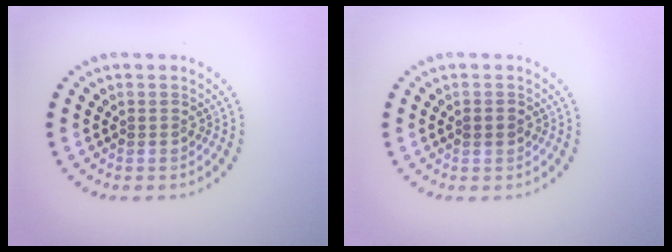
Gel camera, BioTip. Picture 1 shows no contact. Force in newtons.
{"total": 1.1, "press": 1.1, "slide": 0.2}